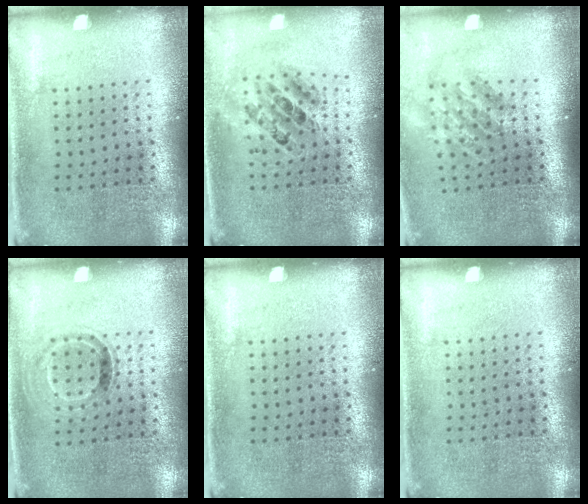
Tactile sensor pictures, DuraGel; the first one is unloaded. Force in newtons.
{"total": 0.8, "press": 0.8, "slide": 0.1}
{"total": 1.8, "press": 1.2, "slide": 1.2}
{"total": 0.8, "press": 0.7, "slide": 0.4}
{"total": 0.0}
{"total": 0.0}